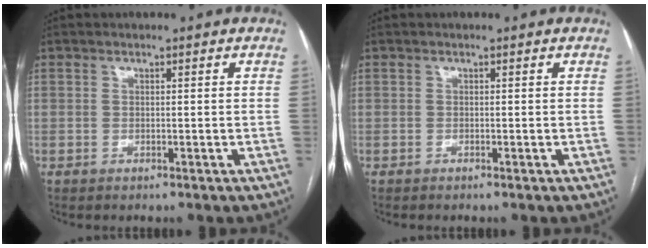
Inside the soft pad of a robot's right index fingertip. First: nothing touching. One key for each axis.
{"total": 0.0}